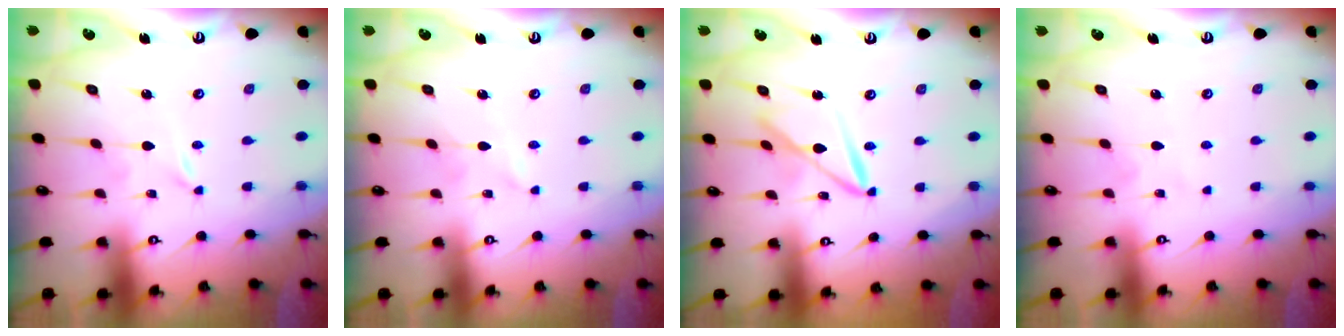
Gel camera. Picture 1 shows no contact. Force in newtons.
{"total": 1.2, "press": 1.1, "slide": 0.2}
{"total": 9.1, "press": 9.1, "slide": 0.8}
{"total": 2.9, "press": 2.9, "slide": 0.3}